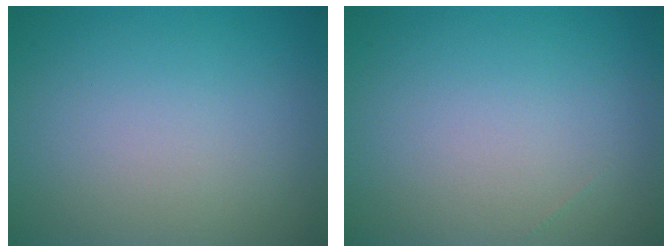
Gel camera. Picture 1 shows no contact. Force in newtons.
{"total": 0.0}